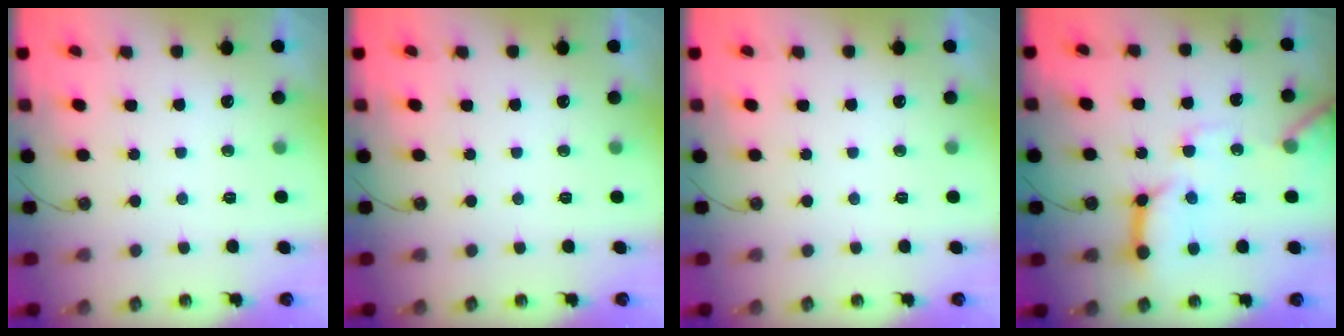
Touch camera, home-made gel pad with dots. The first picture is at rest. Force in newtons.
{"total": 0.0}
{"total": 0.0}
{"total": 16.1, "press": 16.0, "slide": 1.8}